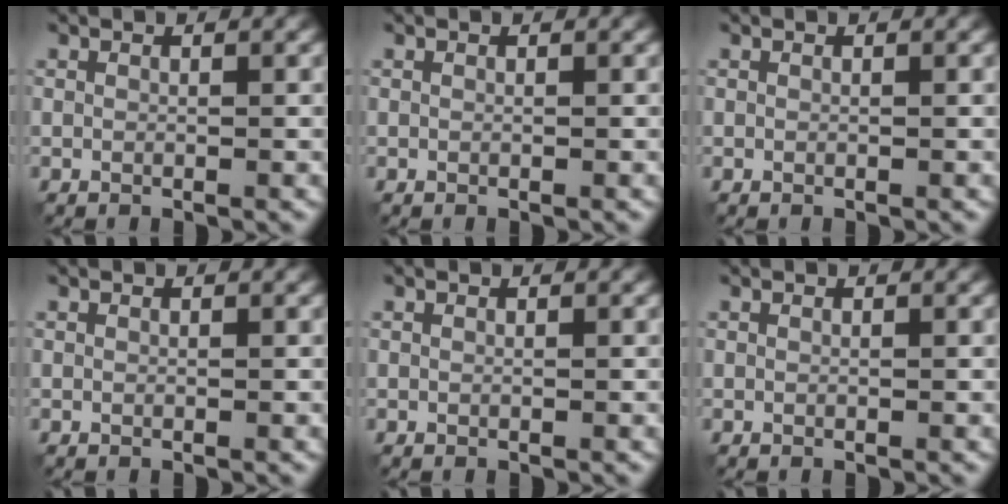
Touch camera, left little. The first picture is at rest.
{"total": 0.0}
{"total": 0.0}
{"total": 0.0}
{"total": 0.0}
{"total": 0.0}